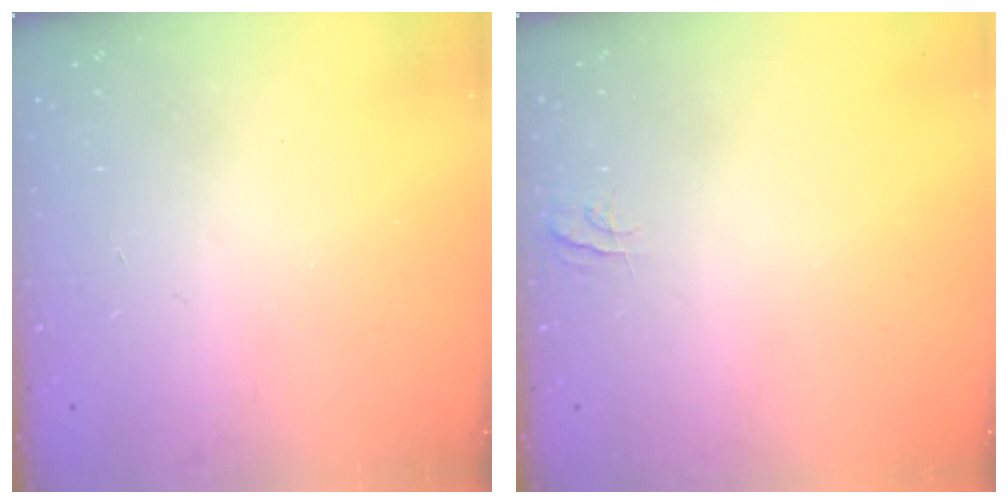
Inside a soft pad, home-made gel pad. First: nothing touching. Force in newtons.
{"total": 3.7, "press": 3.7, "slide": 0.3}